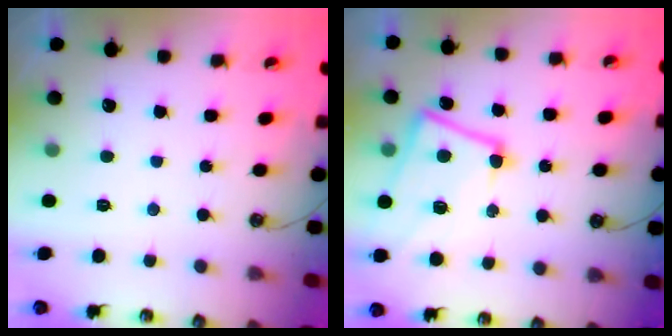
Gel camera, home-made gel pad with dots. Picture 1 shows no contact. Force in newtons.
{"total": 7.2, "press": 7.0, "slide": 1.6}